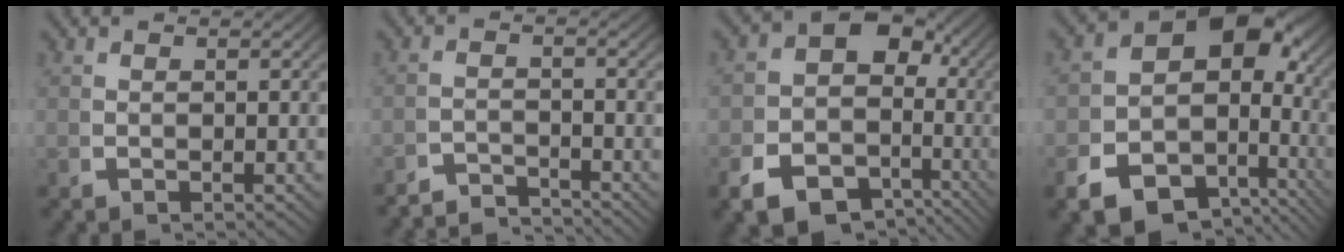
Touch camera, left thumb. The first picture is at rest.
{"total": 3.6, "force": [-3.5, 0.5, 0.2], "torque": [0.006, -0.012, -0.068]}
{"total": 13.1, "force": [-3.4, 10.8, 6.6], "torque": [-0.126, -0.046, -0.055]}
{"total": 14.6, "force": [-2.2, 11.1, 9.3], "torque": [-0.158, -0.025, -0.044]}